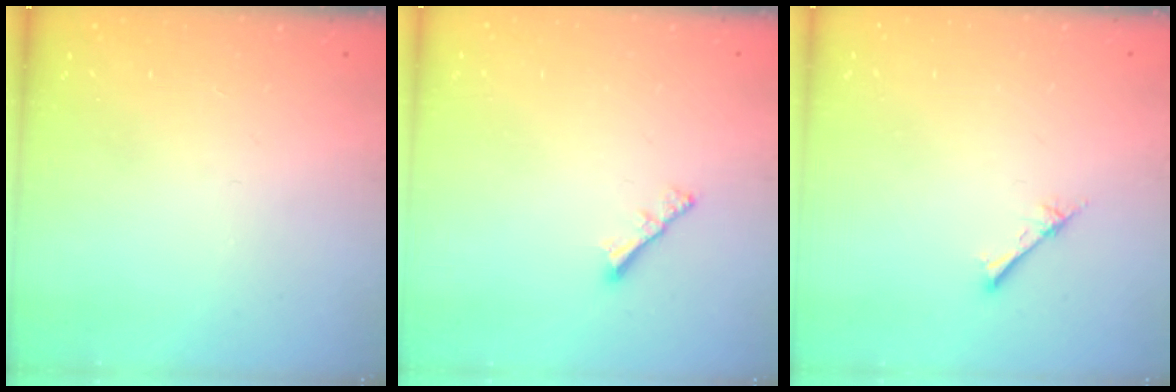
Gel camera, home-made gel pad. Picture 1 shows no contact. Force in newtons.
{"total": 2.2, "press": 2.1, "slide": 0.6}
{"total": 2.7, "press": 2.6, "slide": 0.3}